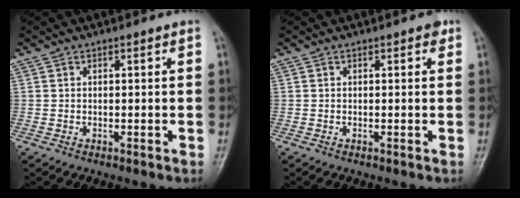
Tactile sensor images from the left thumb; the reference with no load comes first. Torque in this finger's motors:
{"motor_torque": [1.00, -0.05, 0.20, -0.24, 0.01]}